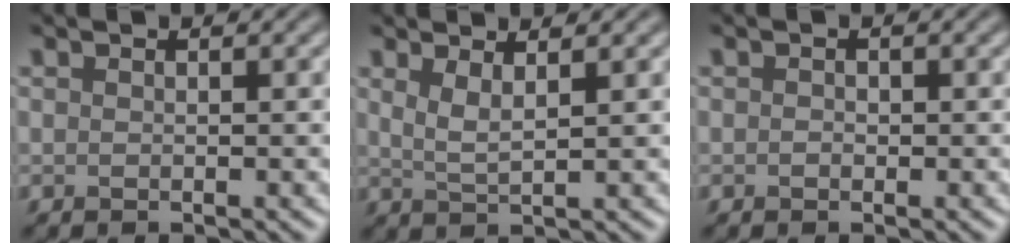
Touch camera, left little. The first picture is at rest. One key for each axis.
{"total": 2.2, "fx": 1.2, "fy": 0.6, "fz": 1.7, "tx": -0.032, "ty": -0.004, "tz": 0.024}
{"total": 0.5, "fx": 0.0, "fy": 0.5, "fz": 0.3, "tx": -0.003, "ty": -0.002, "tz": -0.002}